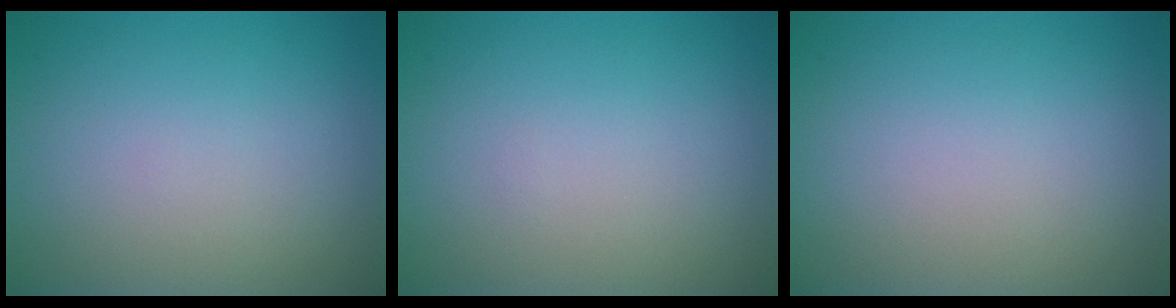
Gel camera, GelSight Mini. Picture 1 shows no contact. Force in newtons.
{"total": 0.0}
{"total": 0.0}